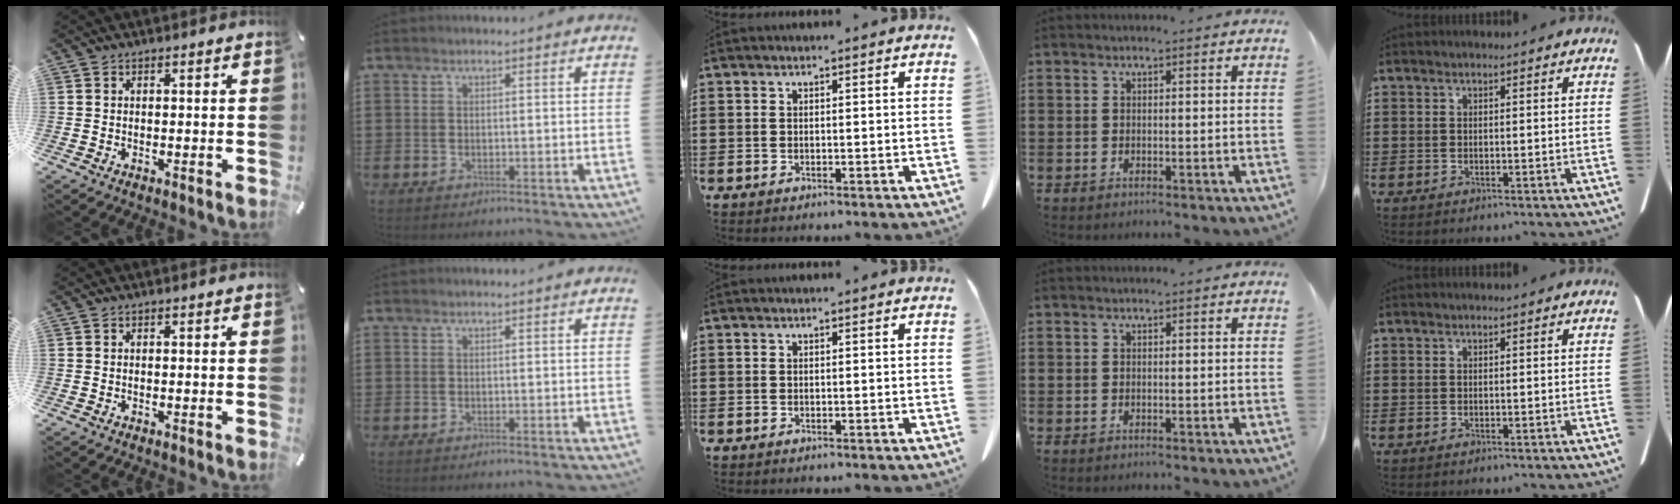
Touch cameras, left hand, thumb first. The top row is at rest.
{}